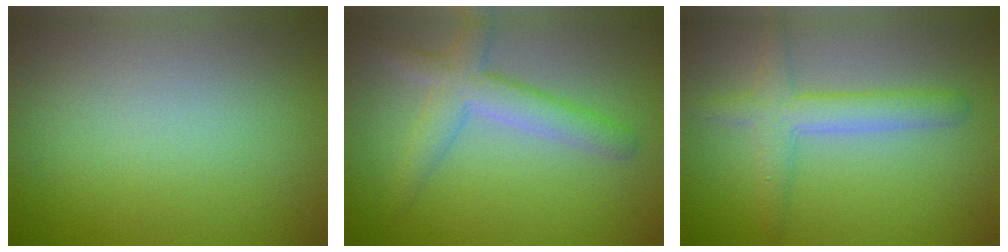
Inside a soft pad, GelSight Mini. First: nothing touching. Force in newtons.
{"total": 4.0, "press": 4.0, "slide": 0.3}
{"total": 3.5, "press": 3.5, "slide": 0.2}